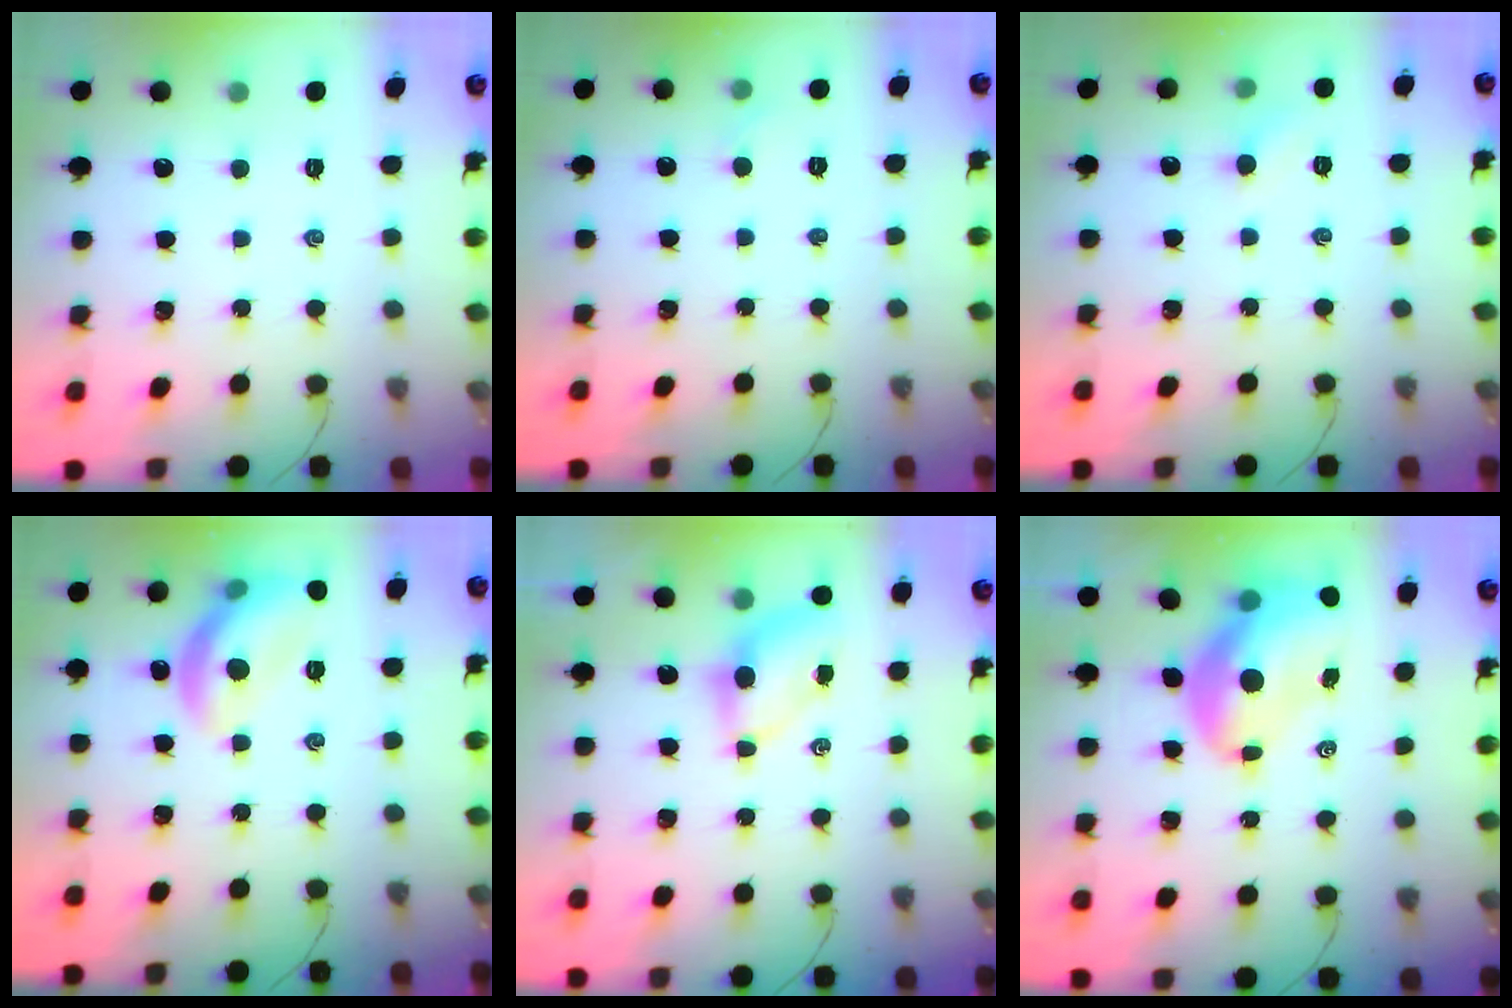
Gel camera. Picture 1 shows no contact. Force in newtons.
{"total": 2.7, "press": 2.5, "slide": 0.9}
{"total": 4.4, "press": 4.2, "slide": 1.4}
{"total": 12.4, "press": 12.4, "slide": 0.7}
{"total": 5.1, "press": 5.0, "slide": 1.2}
{"total": 9.4, "press": 8.9, "slide": 3.0}